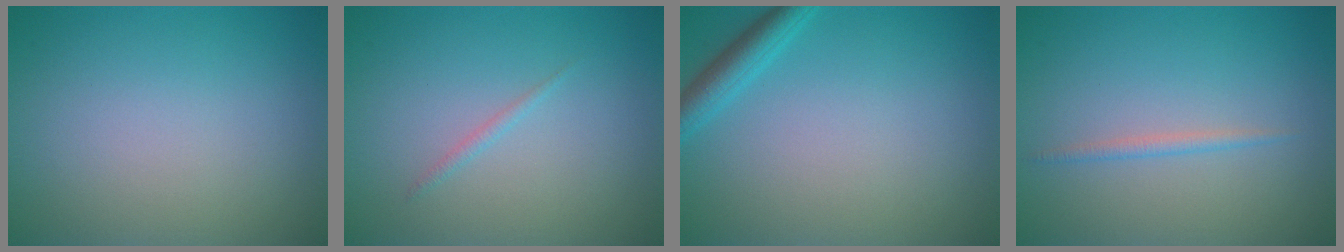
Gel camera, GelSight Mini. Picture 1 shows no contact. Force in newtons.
{"total": 0.6, "press": 0.6, "slide": 0.0}
{"total": 2.4, "press": 2.4, "slide": 0.2}
{"total": 0.9, "press": 0.9, "slide": 0.0}